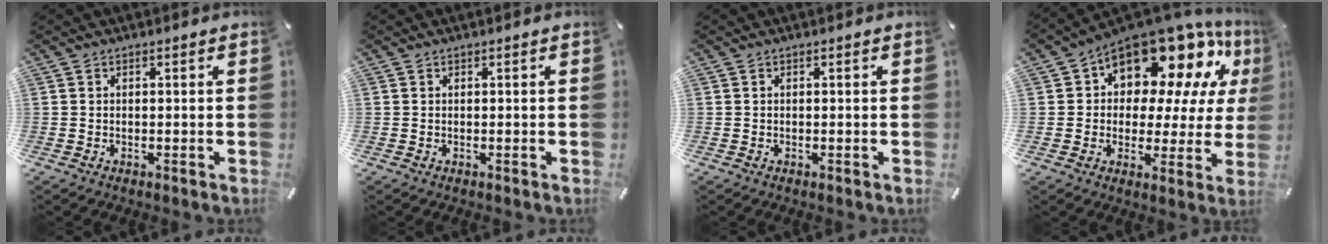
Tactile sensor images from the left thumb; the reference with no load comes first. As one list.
[{"total": 0.0}, {"total": 0.0}, {"total": 16.1, "force": [11.6, 8.2, 7.6], "torque": [-0.119, -0.100, 0.197]}]